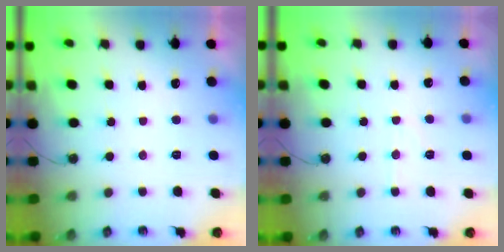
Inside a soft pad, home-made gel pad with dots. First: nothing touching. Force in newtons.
{"total": 5.5, "press": 5.5, "slide": 0.7}